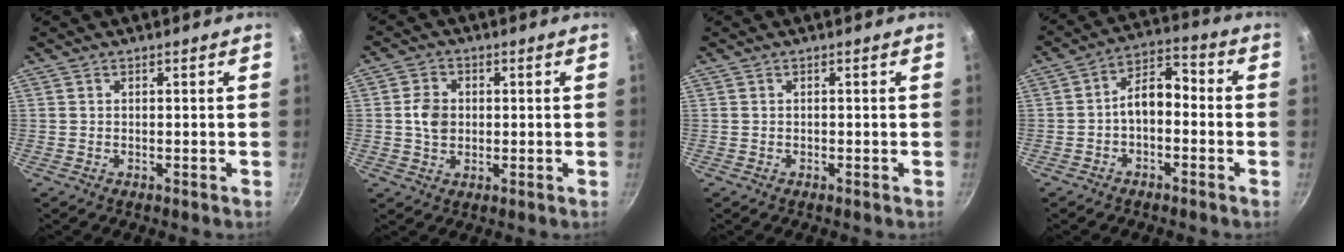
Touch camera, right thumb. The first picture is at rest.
{"total": 5.1, "force": [0.3, 4.0, 3.2], "torque": [-0.044, 0.004, 0.001]}
{"total": 0.0}
{"total": 7.5, "force": [-1.7, 4.4, 5.8], "torque": [-0.077, 0.045, -0.040]}